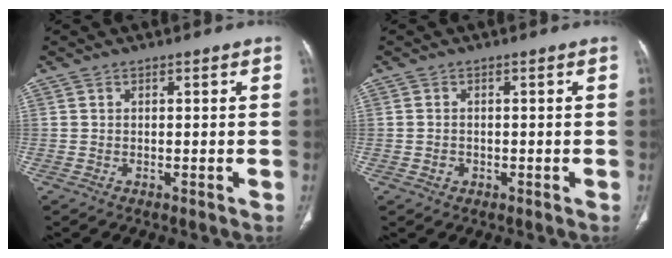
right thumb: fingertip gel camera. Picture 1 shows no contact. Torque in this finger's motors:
{"motor_torque": [-0.28, 0.05, -0.13, 0.55, 0.02]}